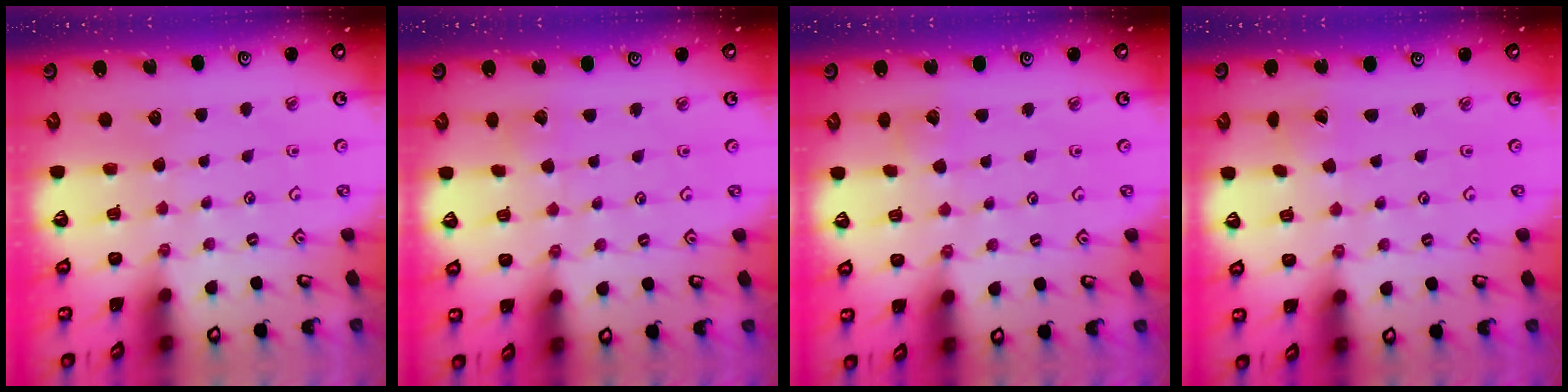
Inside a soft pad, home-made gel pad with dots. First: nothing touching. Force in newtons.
{"total": 2.9, "press": 2.9, "slide": 0.3}
{"total": 3.1, "press": 3.1, "slide": 0.3}
{"total": 1.2, "press": 1.2, "slide": 0.1}